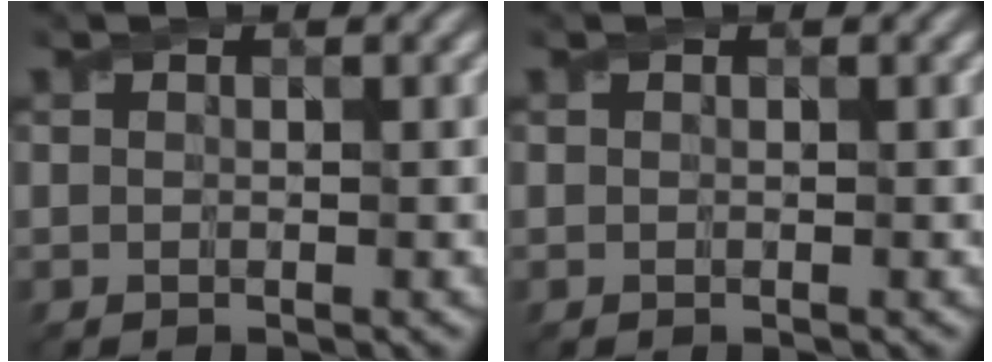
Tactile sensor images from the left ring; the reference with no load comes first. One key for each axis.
{"total": 0.0}